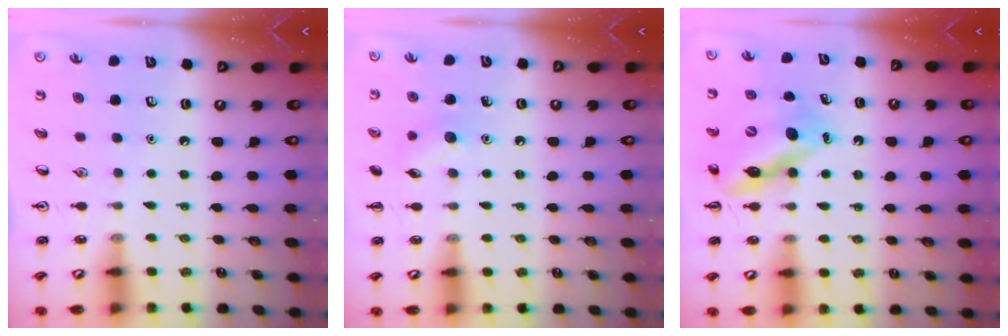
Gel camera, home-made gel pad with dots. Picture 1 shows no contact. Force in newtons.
{"total": 7.1, "press": 6.9, "slide": 1.9}
{"total": 11.4, "press": 10.9, "slide": 3.3}